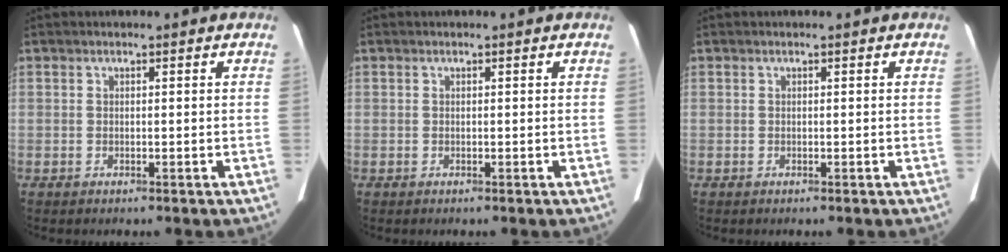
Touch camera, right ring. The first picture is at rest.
{"total": 0.0}
{"total": 0.0}